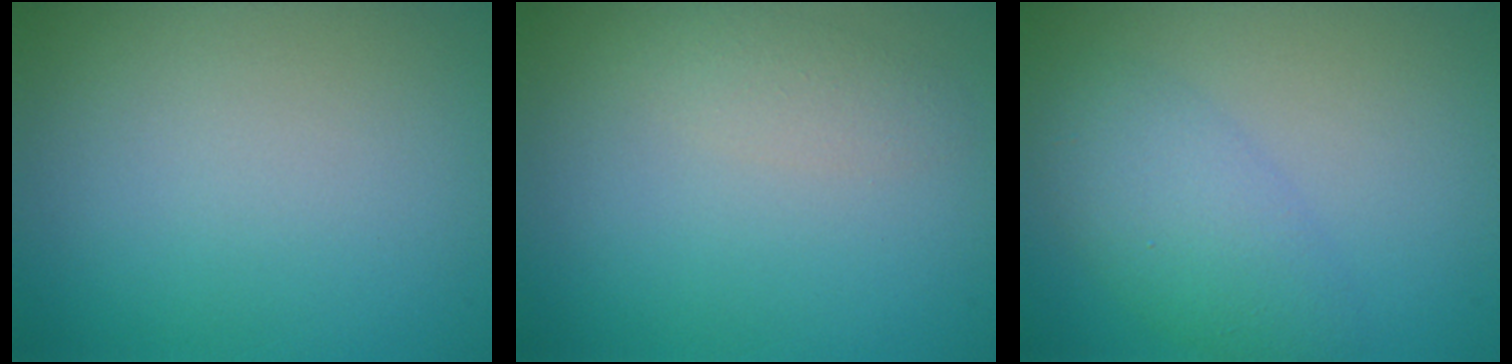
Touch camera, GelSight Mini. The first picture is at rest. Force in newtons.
{"total": 1.4, "press": 1.4, "slide": 0.1}
{"total": 3.8, "press": 3.8, "slide": 0.1}